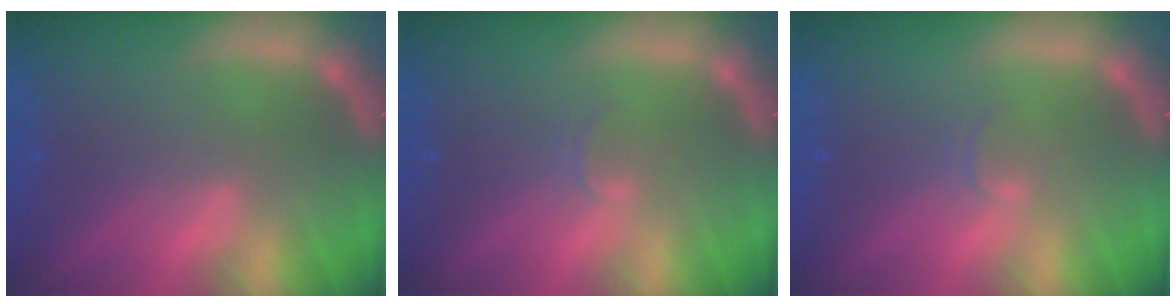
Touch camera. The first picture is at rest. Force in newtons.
{"total": 1.0}
{"total": 1.0}